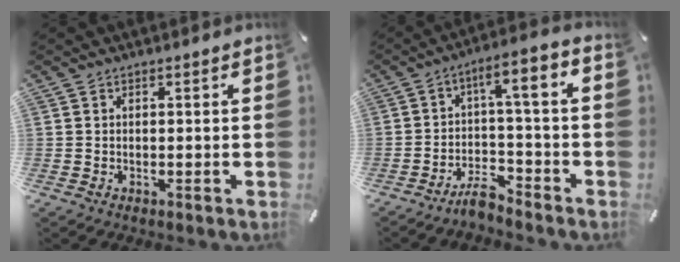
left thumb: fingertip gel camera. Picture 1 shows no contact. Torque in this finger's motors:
{"motor_torque": [0.25, 0.56, 0.20, 0.12, 0.29]}